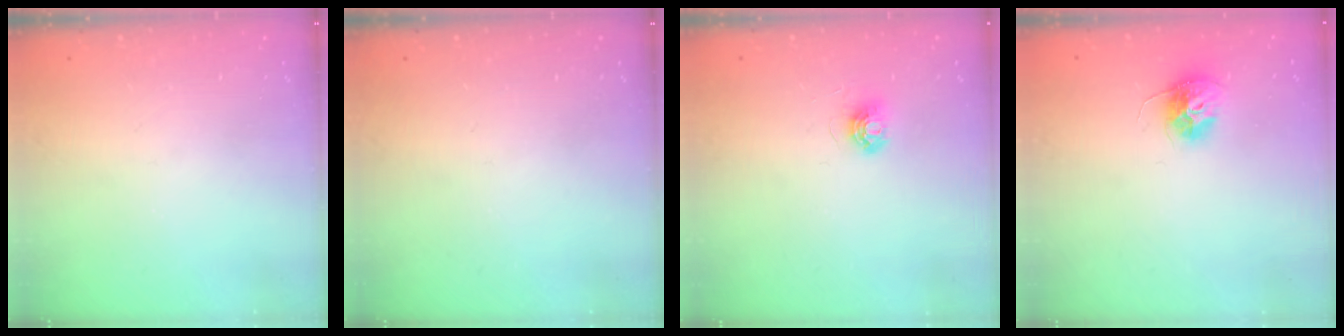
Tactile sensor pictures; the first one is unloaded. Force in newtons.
{"total": 0.0}
{"total": 5.4, "press": 5.4, "slide": 0.3}
{"total": 10.7, "press": 10.7, "slide": 0.7}